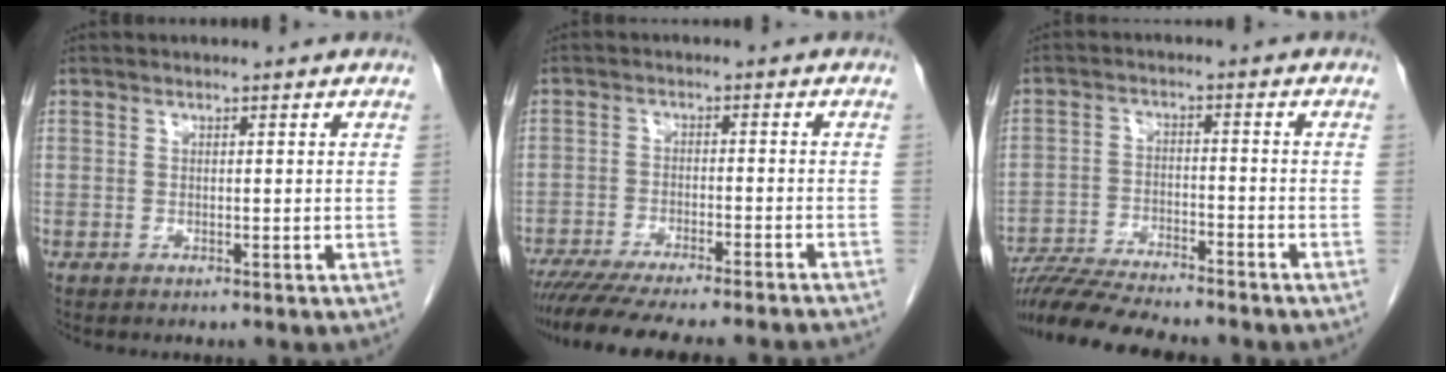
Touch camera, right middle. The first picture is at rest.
{"total": 18.6, "force": [-16.7, 0.9, 8.2], "torque": [-0.113, -0.037, -0.230]}
{"total": 12.7, "force": [-11.3, 1.0, 5.7], "torque": [-0.093, -0.020, -0.179]}